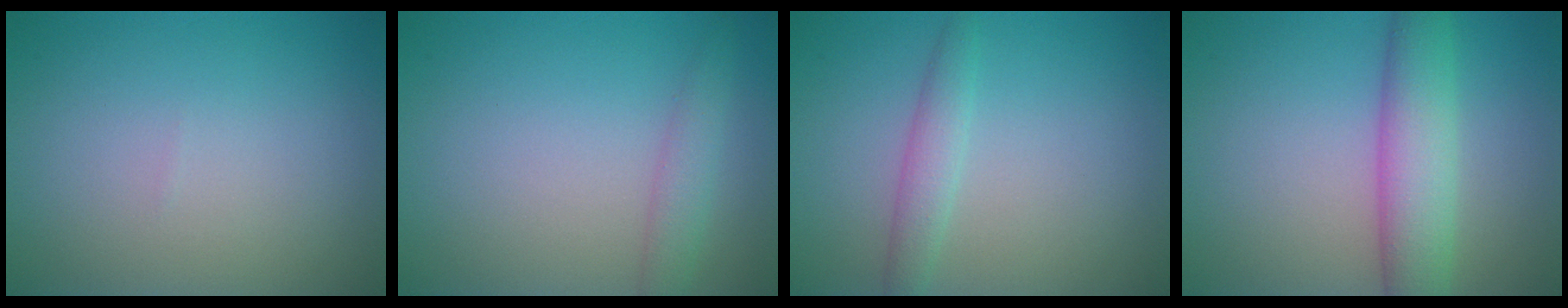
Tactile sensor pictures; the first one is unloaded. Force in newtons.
{"total": 1.9, "press": 1.9, "slide": 0.1}
{"total": 2.0, "press": 2.0, "slide": 0.0}
{"total": 5.3, "press": 5.3, "slide": 0.1}